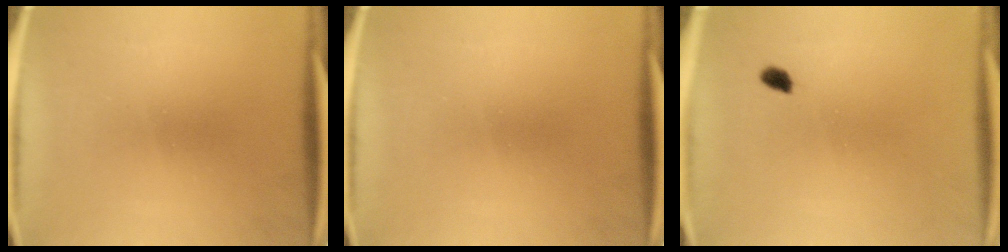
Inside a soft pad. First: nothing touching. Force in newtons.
{"total": 0.0}
{"total": 1.5}